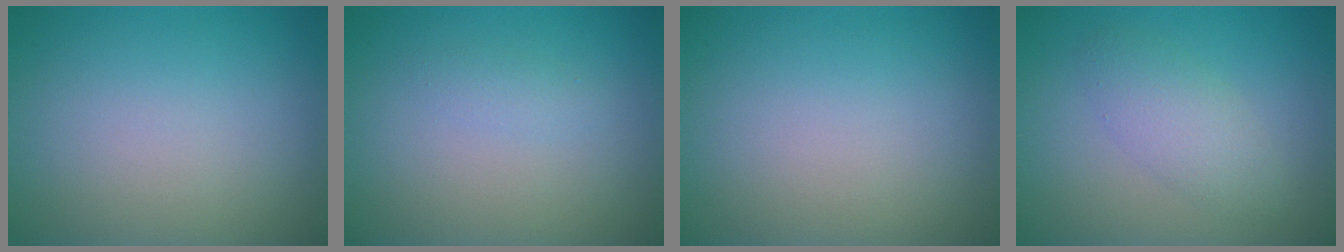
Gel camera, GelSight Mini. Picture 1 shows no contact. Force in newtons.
{"total": 0.9, "press": 0.9, "slide": 0.1}
{"total": 0.0}
{"total": 2.8, "press": 2.8, "slide": 0.2}